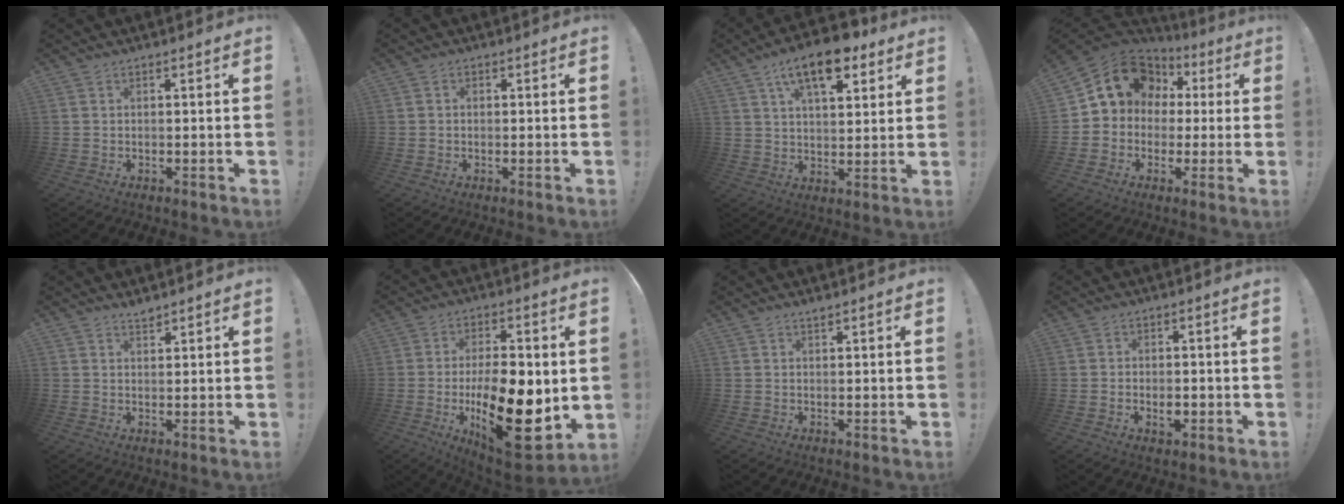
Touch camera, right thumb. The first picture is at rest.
{"total": 0.5, "force": [-0.1, 0.4, 0.3], "torque": [-0.005, 0.003, -0.002]}
{"total": 14.1, "force": [8.2, 6.0, 9.8], "torque": [-0.159, -0.030, 0.142]}
{"total": 15.3, "force": [5.0, 12.4, 7.5], "torque": [-0.108, -0.014, 0.106]}
{"total": 2.0, "force": [1.8, 0.2, 0.6], "torque": [-0.006, -0.012, 0.032]}
{"total": 23.0, "force": [-3.9, 10.0, 20.3], "torque": [-0.335, 0.001, -0.054]}
{"total": 0.9, "force": [0.8, -0.2, 0.5], "torque": [-0.009, 0.000, 0.015]}
{"total": 3.2, "force": [-1.2, 2.0, 2.1], "torque": [-0.022, 0.004, -0.020]}